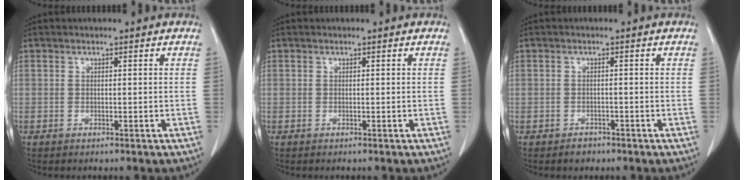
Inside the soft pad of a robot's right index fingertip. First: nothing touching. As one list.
[{"total": 0.0}, {"total": 1.7, "force": [-1.1, 1.2, 0.1], "torque": [-0.005, 0.003, -0.018]}]